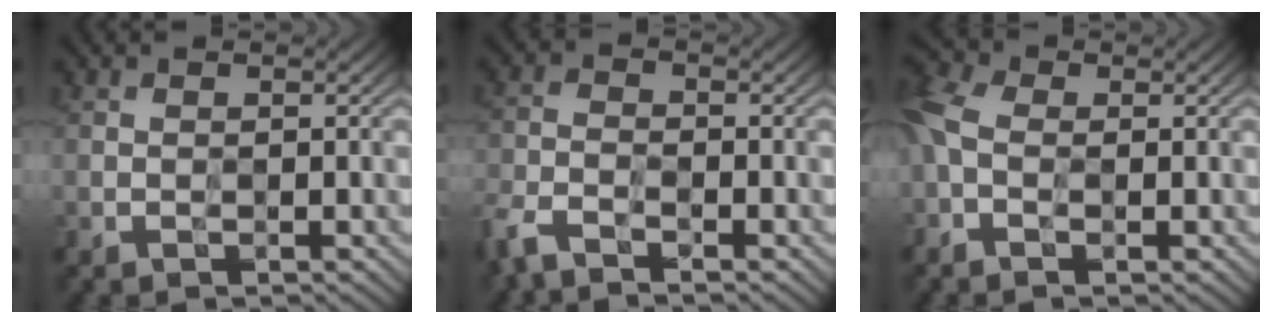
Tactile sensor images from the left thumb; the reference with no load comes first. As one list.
[{"total": 4.6, "force": [-3.8, 1.2, 2.3], "torque": [-0.054, -0.009, -0.091]}, {"total": 6.6, "force": [-0.6, 4.1, 5.1], "torque": [-0.151, 0.008, -0.024]}]